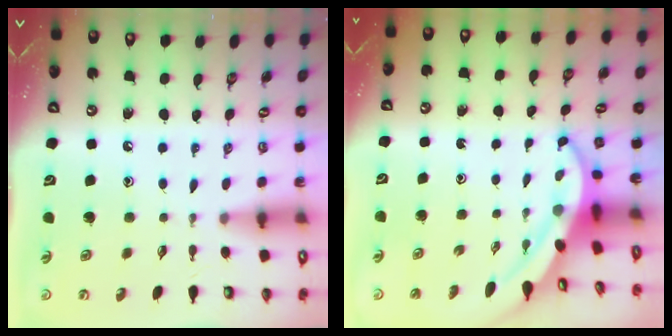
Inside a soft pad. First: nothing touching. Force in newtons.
{"total": 4.4, "press": 4.4, "slide": 0.4}